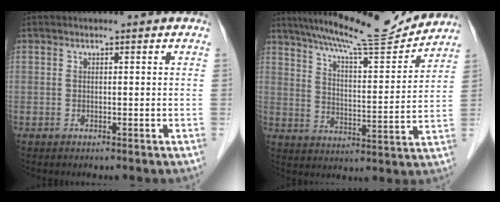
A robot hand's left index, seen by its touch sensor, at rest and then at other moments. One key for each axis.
{"total": 15.6, "fx": 14.4, "fy": 0.5, "fz": 5.9, "tx": -0.104, "ty": -0.004, "tz": 0.218}